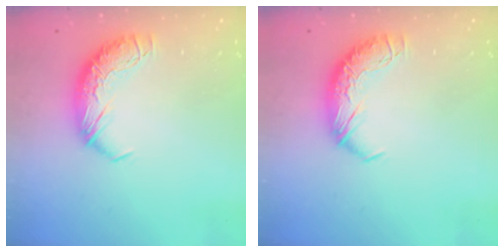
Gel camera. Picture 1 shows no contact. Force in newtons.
{"total": 0.0}